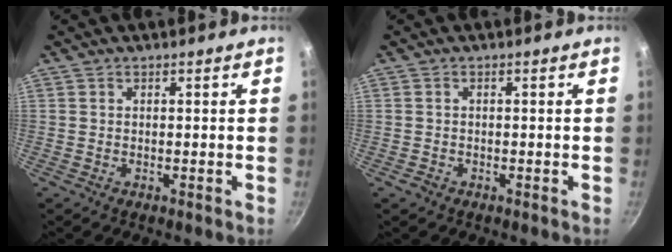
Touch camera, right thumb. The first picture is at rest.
{"total": 1.2, "force": [-0.7, 0.9, 0.4], "torque": [-0.006, 0.006, -0.011]}